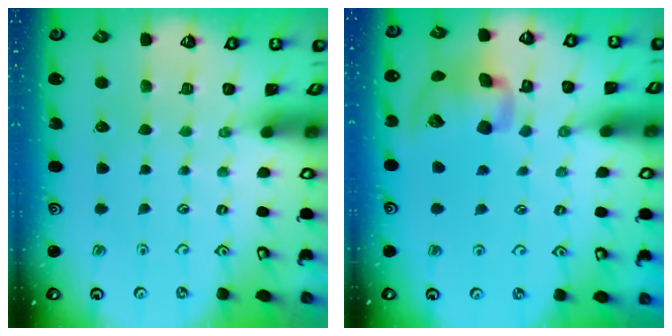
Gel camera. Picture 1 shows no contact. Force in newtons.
{"total": 13.5, "press": 13.4, "slide": 2.1}